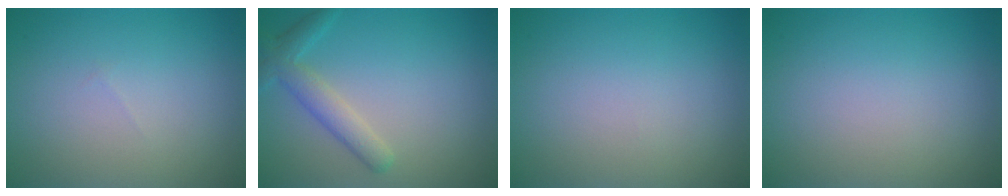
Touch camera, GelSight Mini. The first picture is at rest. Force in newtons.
{"total": 2.1, "press": 2.1, "slide": 0.3}
{"total": 0.0}
{"total": 0.0}